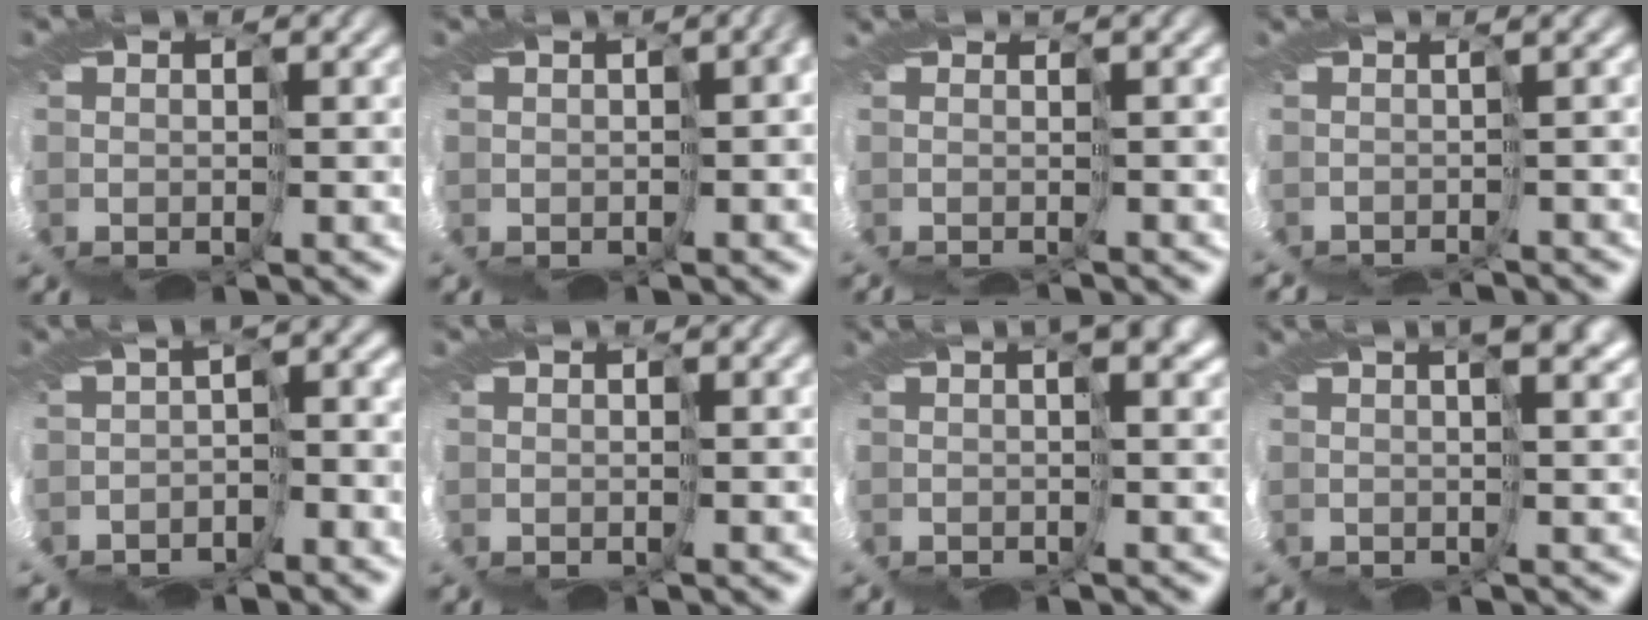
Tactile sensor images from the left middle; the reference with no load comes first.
{"total": 2.5, "force": [-0.8, 1.1, 2.1], "torque": [-0.034, 0.005, 0.011]}
{"total": 4.1, "force": [-2.5, -2.8, -1.8], "torque": [0.022, -0.010, -0.013]}
{"total": 6.5, "force": [-5.2, -2.9, -2.6], "torque": [0.035, -0.009, -0.046]}
{"total": 3.7, "force": [-3.4, -1.6, -0.2], "torque": [-0.025, -0.022, -0.041]}
{"total": 0.7, "force": [0.3, -0.6, 0.0], "torque": [-0.001, 0.005, 0.010]}
{"total": 2.2, "force": [0.5, -2.1, 0.4], "torque": [-0.003, -0.010, 0.018]}
{"total": 2.8, "force": [1.5, -1.7, 1.6], "torque": [-0.025, -0.001, 0.035]}